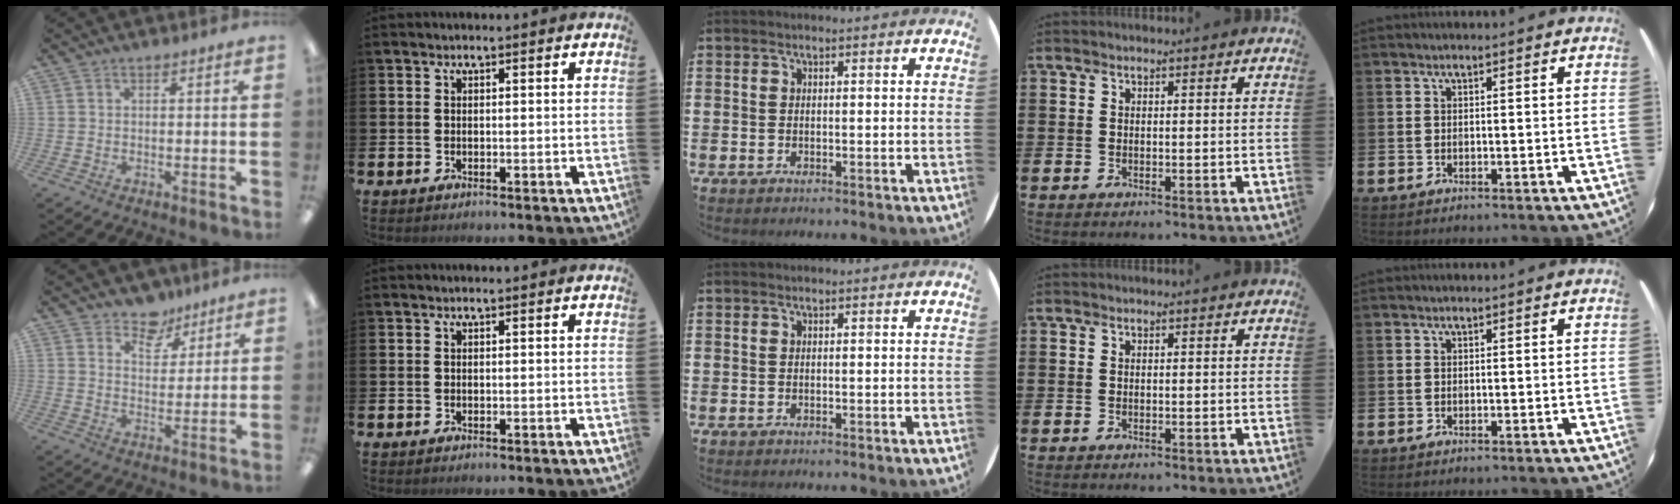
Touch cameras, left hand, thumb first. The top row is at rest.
{"thumb": {"total": 7.6, "force": [6.1, 4.3, 1.6], "torque": [-0.026, -0.037, 0.111]}}